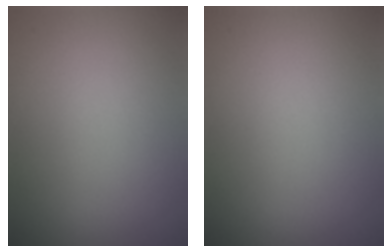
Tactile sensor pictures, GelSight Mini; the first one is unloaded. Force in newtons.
{"total": 0.0}